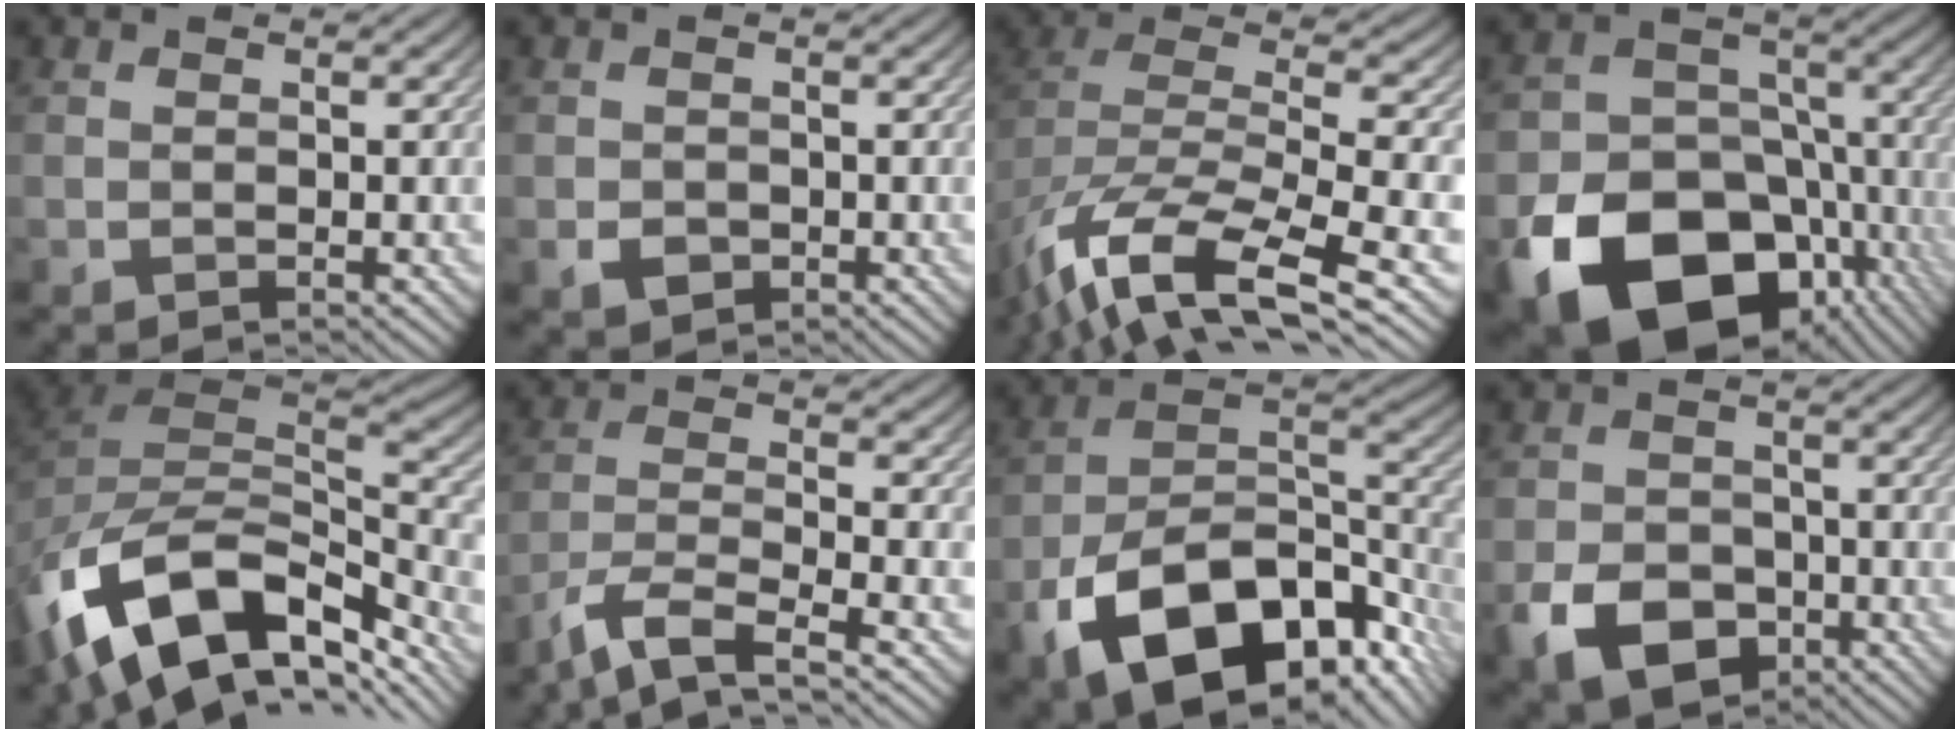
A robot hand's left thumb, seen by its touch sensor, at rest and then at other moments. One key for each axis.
{"total": 2.0, "fx": -0.7, "fy": 1.7, "fz": 0.8, "tx": -0.014, "ty": -0.010, "tz": -0.015}
{"total": 14.4, "fx": -7.6, "fy": 5.0, "fz": 11.1, "tx": -0.237, "ty": -0.012, "tz": -0.115}
{"total": 22.3, "fx": -10.8, "fy": 16.4, "fz": 10.5, "tx": -0.192, "ty": -0.070, "tz": -0.152}
{"total": 15.9, "fx": -8.4, "fy": 8.9, "fz": 10.1, "tx": -0.240, "ty": -0.023, "tz": -0.138}
{"total": 7.7, "fx": -5.9, "fy": 1.6, "fz": 4.7, "tx": -0.099, "ty": -0.009, "tz": -0.119}
{"total": 18.5, "fx": -9.5, "fy": 10.1, "fz": 12.3, "tx": -0.224, "ty": -0.043, "tz": -0.141}
{"total": 7.9, "fx": -3.8, "fy": 5.5, "fz": 4.2, "tx": -0.087, "ty": -0.018, "tz": -0.072}